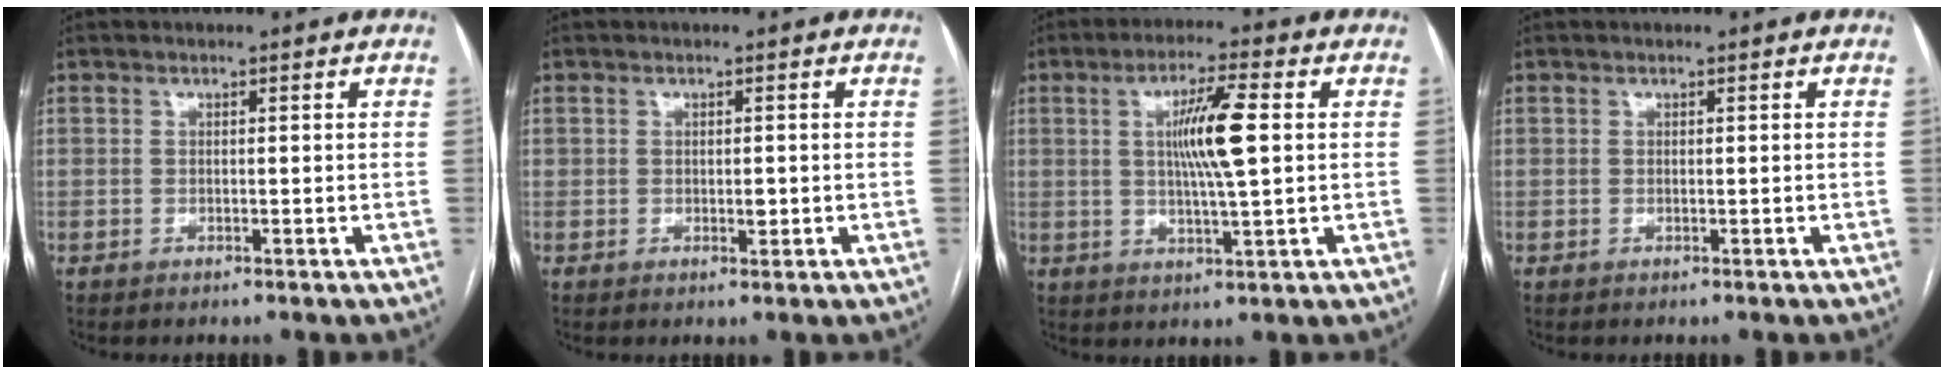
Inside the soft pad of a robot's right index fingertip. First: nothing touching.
{"total": 1.3, "force": [-0.1, 0.6, 1.1], "torque": [-0.016, -0.001, 0.000]}
{"total": 8.5, "force": [1.3, 0.4, 8.4], "torque": [-0.151, 0.001, 0.024]}
{"total": 0.0}